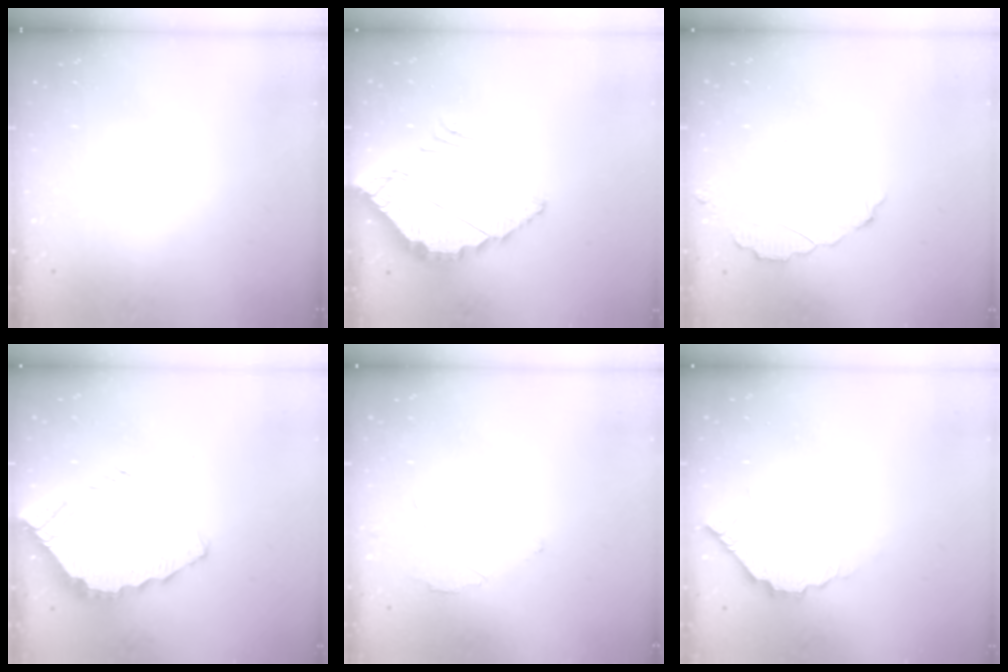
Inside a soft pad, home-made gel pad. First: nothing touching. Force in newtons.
{"total": 3.8, "press": 3.8, "slide": 0.2}
{"total": 3.7, "press": 3.7, "slide": 0.4}
{"total": 3.9, "press": 3.9, "slide": 0.3}
{"total": 2.6, "press": 2.6, "slide": 0.2}
{"total": 4.5, "press": 4.4, "slide": 0.3}